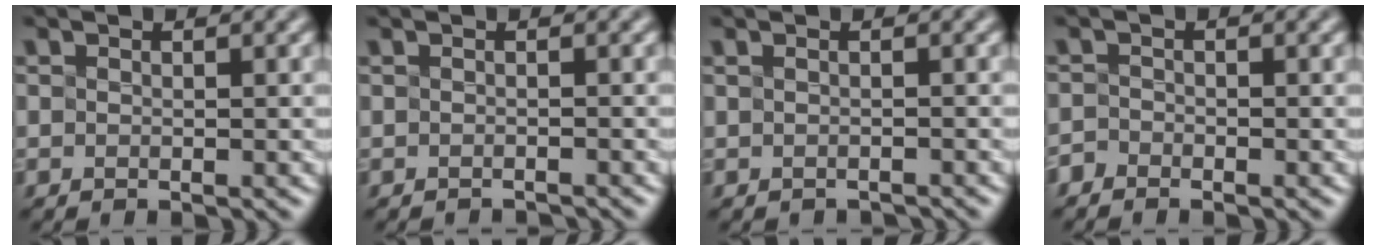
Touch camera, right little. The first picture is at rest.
{"total": 1.5, "force": [-1.4, 0.0, 0.4], "torque": [0.002, -0.013, -0.022]}
{"total": 0.8, "force": [-0.7, 0.1, 0.4], "torque": [-0.004, -0.013, -0.014]}
{"total": 1.4, "force": [-1.3, -0.3, -0.6], "torque": [0.007, -0.001, -0.018]}